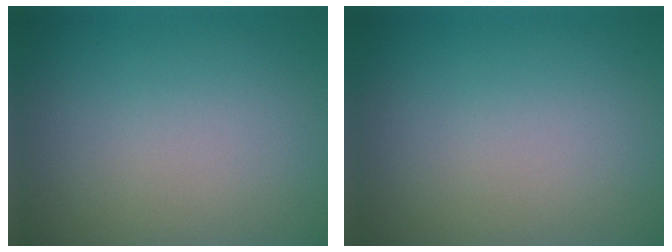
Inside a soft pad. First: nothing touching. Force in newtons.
{"total": 0.0}